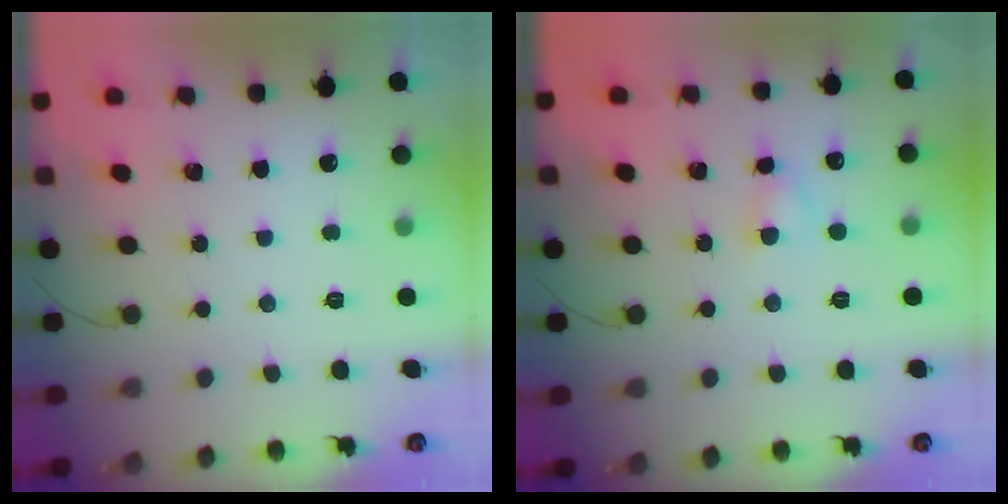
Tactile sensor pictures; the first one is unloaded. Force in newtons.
{"total": 3.0, "press": 2.7, "slide": 1.2}